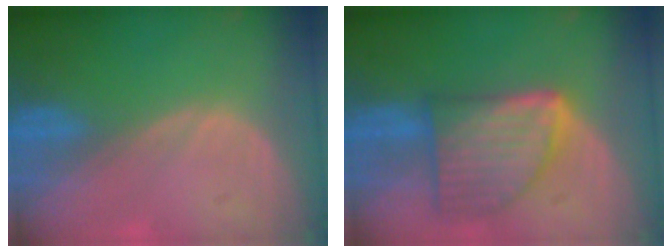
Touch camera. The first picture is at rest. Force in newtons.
{"total": 9.3, "press": 9.3, "slide": 0.4}